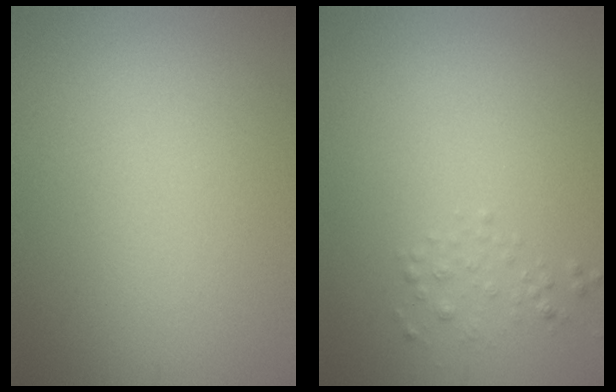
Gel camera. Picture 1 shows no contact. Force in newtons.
{"total": 0.9, "press": 0.9, "slide": 0.0}